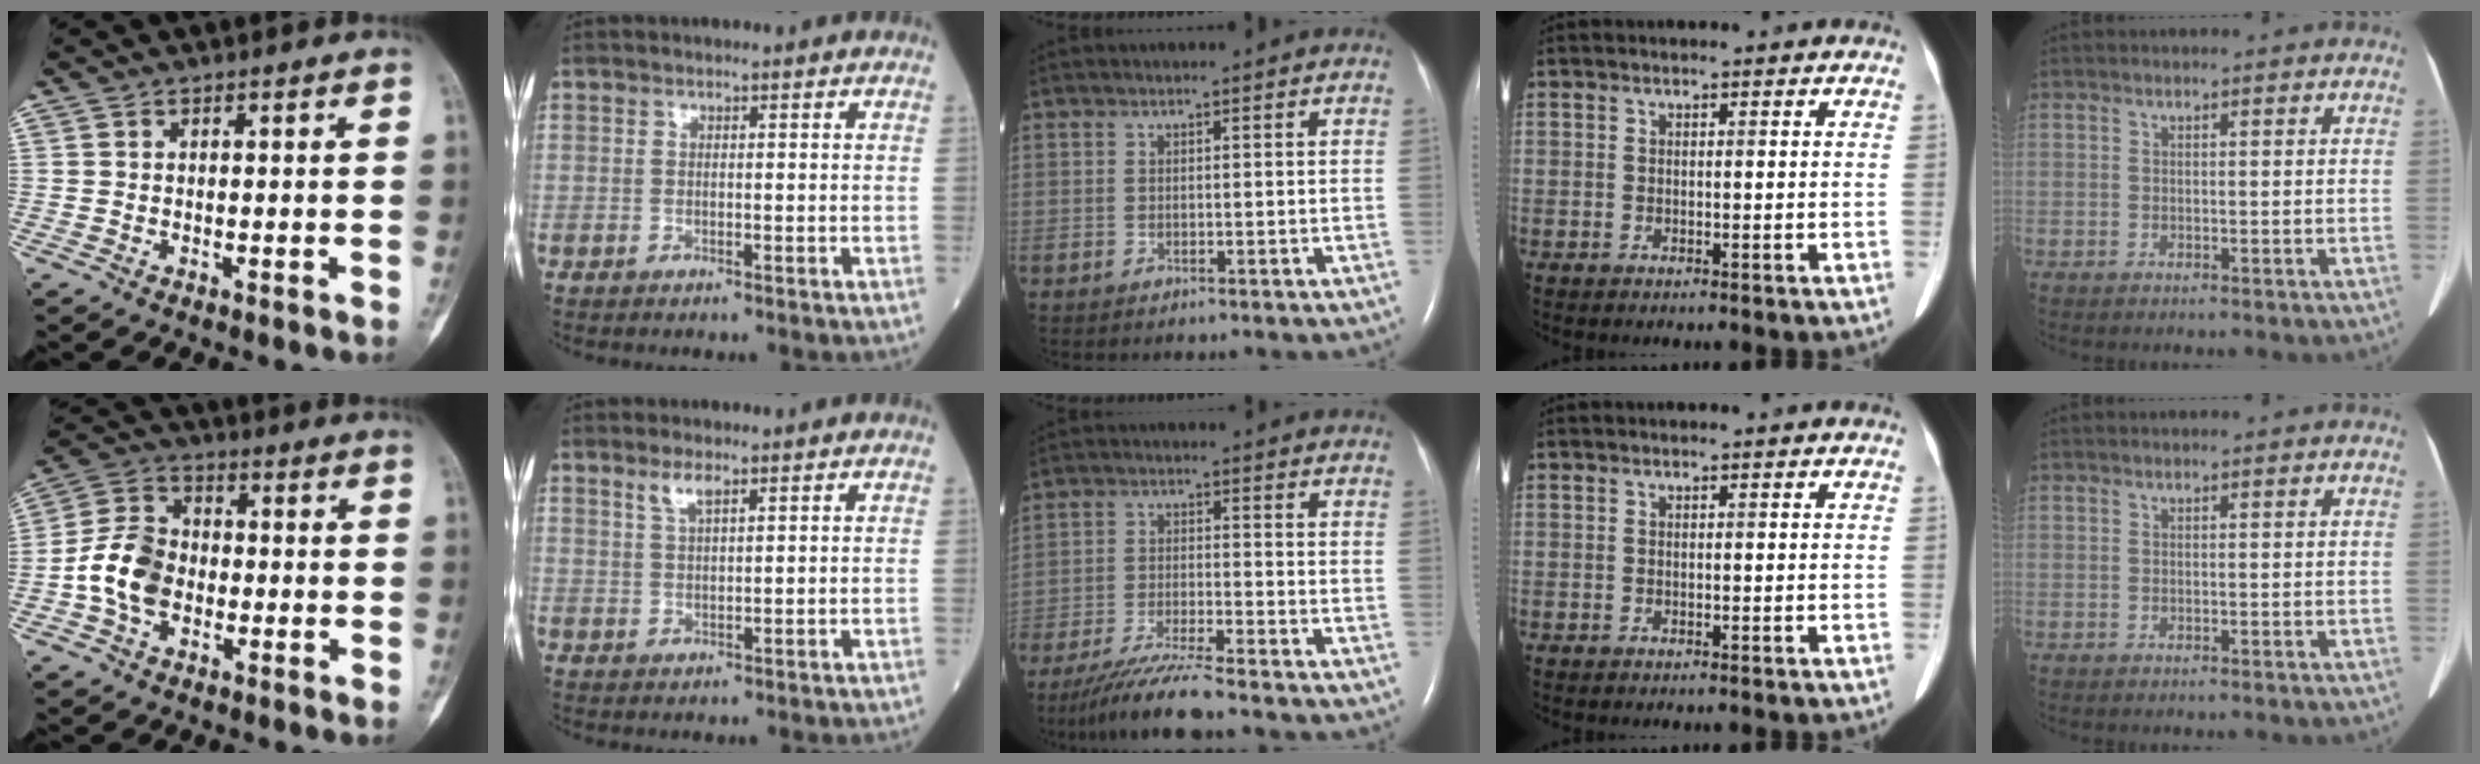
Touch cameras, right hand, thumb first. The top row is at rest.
{"thumb": {"total": 10.3, "force": [-2.3, 7.5, 6.7], "torque": [-0.117, 0.029, -0.053]}, "index": {"total": 2.5, "force": [1.8, 0.3, 1.7], "torque": [-0.039, 0.002, 0.041]}, "middle": {"total": 8.1, "force": [-7.1, -0.8, 3.9], "torque": [-0.071, -0.029, -0.129]}}